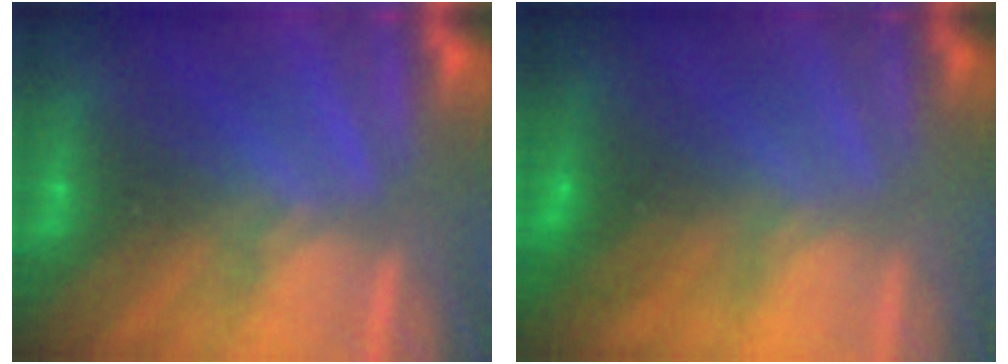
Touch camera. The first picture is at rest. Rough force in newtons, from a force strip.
{"total": 3.0}